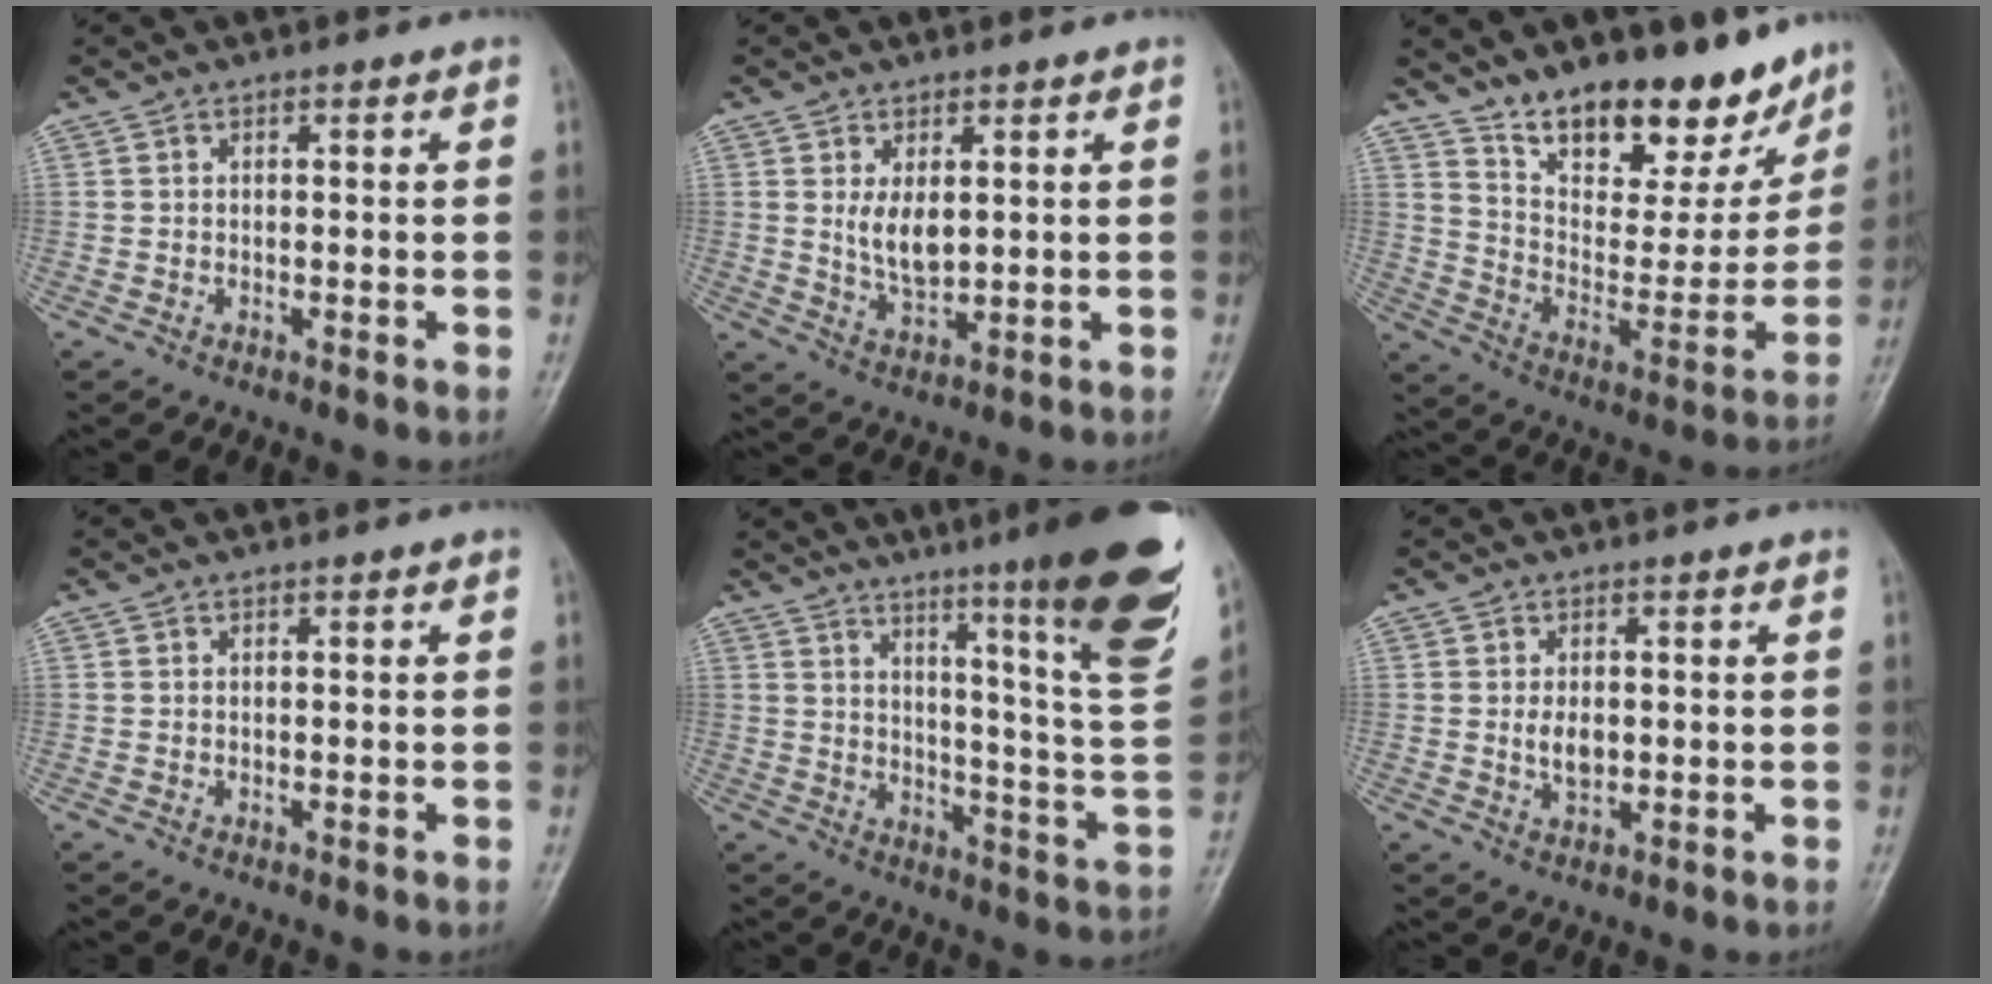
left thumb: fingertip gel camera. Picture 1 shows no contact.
{"total": 5.3, "force": [1.4, 2.9, 4.3], "torque": [-0.065, -0.017, 0.034]}
{"total": 21.2, "force": [16.0, 9.1, 10.5], "torque": [-0.102, -0.093, 0.257]}
{"total": 0.0}
{"total": 24.8, "force": [15.6, 1.7, 19.1], "torque": [-0.242, -0.089, 0.212]}
{"total": 3.2, "force": [0.2, 2.0, 2.5], "torque": [-0.040, -0.005, 0.006]}